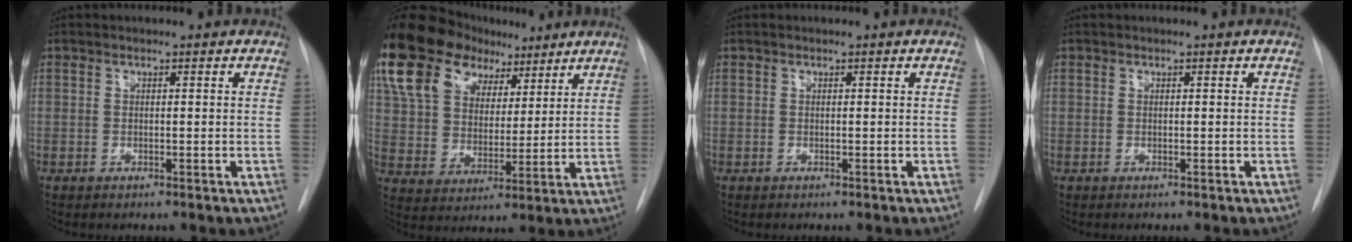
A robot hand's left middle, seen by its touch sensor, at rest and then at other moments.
{"total": 19.6, "force": [12.2, 11.8, 9.7], "torque": [-0.202, 0.065, 0.219]}
{"total": 0.0}
{"total": 0.0}